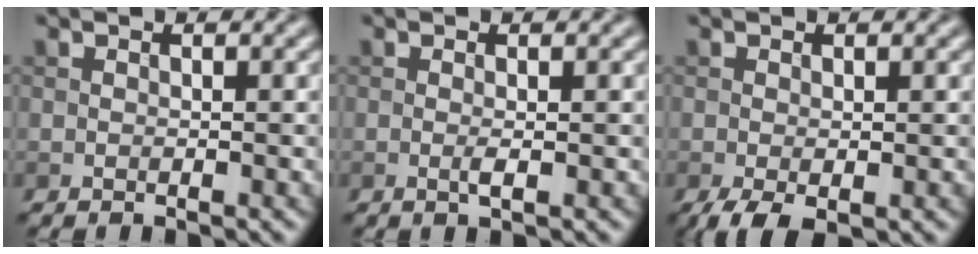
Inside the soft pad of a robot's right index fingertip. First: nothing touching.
{"total": 0.9, "force": [-0.1, 0.1, 0.9], "torque": [-0.019, -0.003, -0.004]}
{"total": 2.6, "force": [-1.2, 1.0, 2.1], "torque": [-0.042, -0.010, -0.021]}